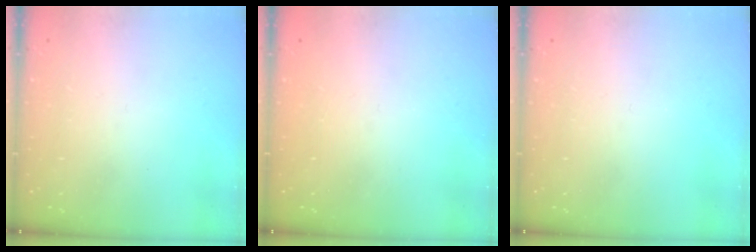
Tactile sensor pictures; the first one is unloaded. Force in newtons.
{"total": 0.8, "press": 0.8, "slide": 0.3}
{"total": 0.0}